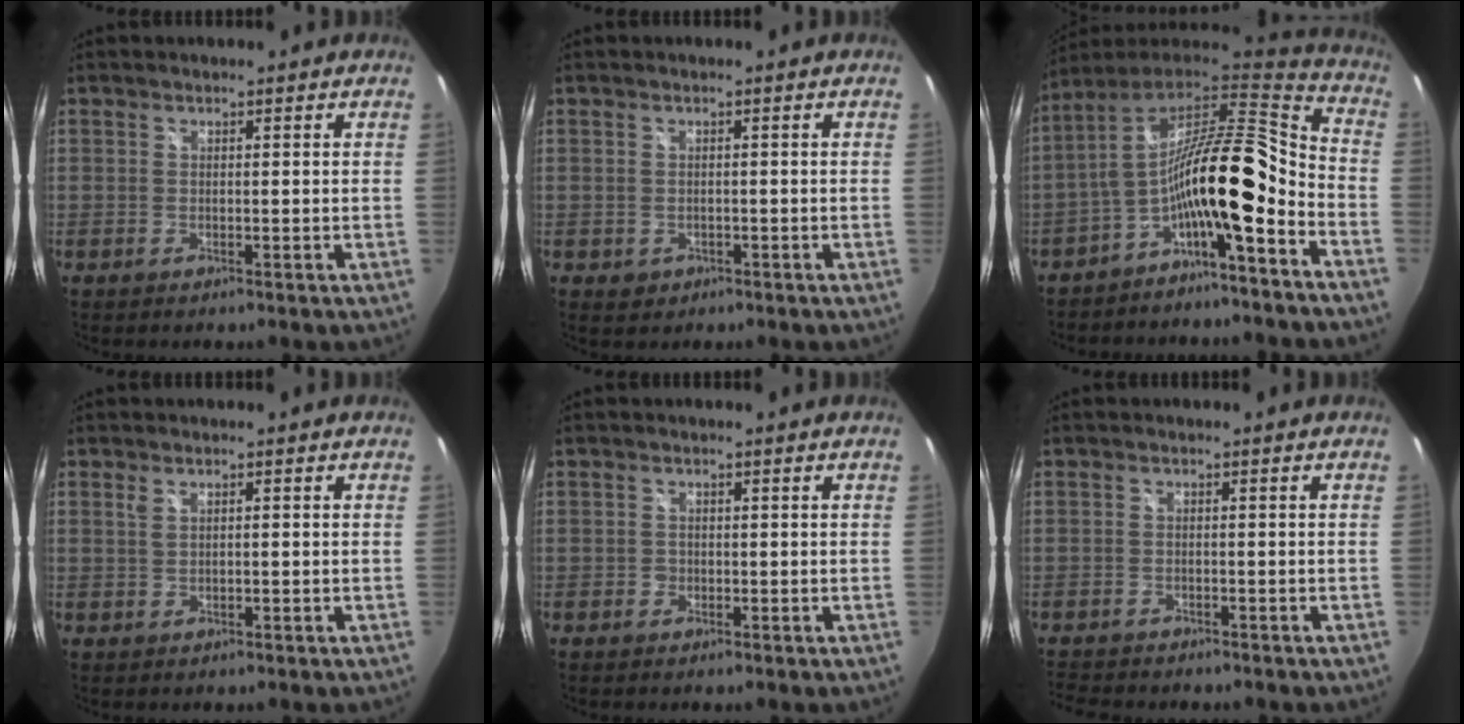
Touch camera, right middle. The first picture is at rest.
{"total": 2.1, "force": [-0.7, 1.8, 0.8], "torque": [-0.016, -0.001, -0.005]}
{"total": 17.7, "force": [-6.9, 4.6, 15.7], "torque": [-0.263, 0.000, -0.132]}
{"total": 1.4, "force": [0.2, 0.7, 1.2], "torque": [-0.022, 0.000, 0.004]}
{"total": 1.2, "force": [-0.6, 1.0, 0.1], "torque": [-0.002, -0.001, -0.009]}
{"total": 5.3, "force": [-4.9, 1.4, 1.6], "torque": [-0.047, -0.015, -0.079]}